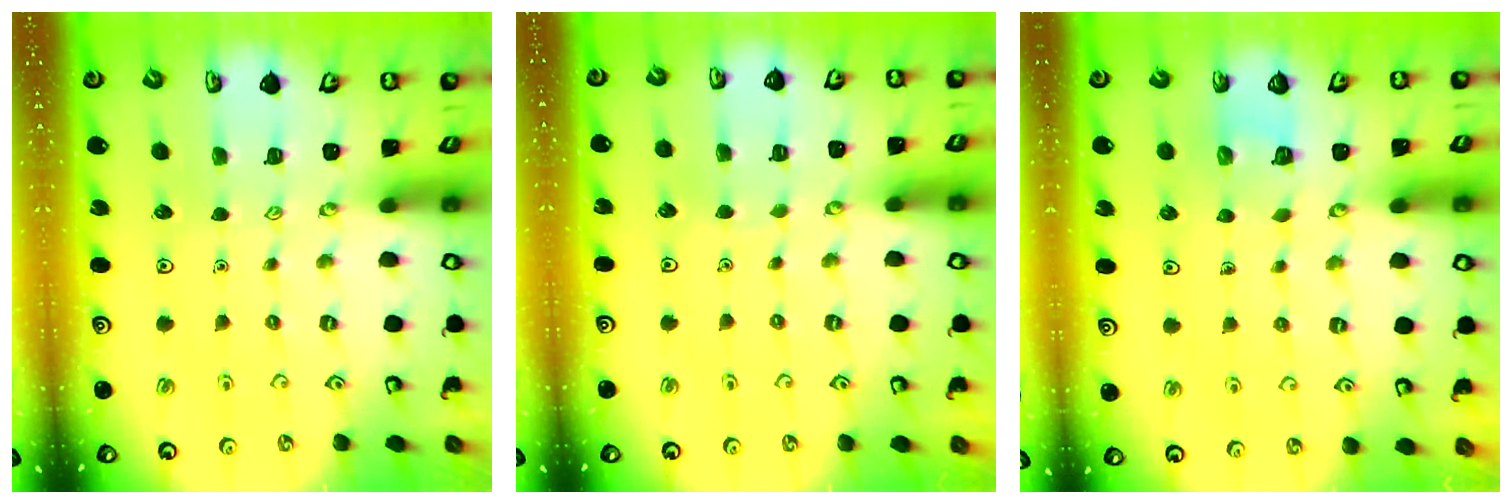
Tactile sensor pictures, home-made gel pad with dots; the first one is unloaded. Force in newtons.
{"total": 1.4, "press": 1.4, "slide": 0.1}
{"total": 3.2, "press": 3.2, "slide": 0.2}